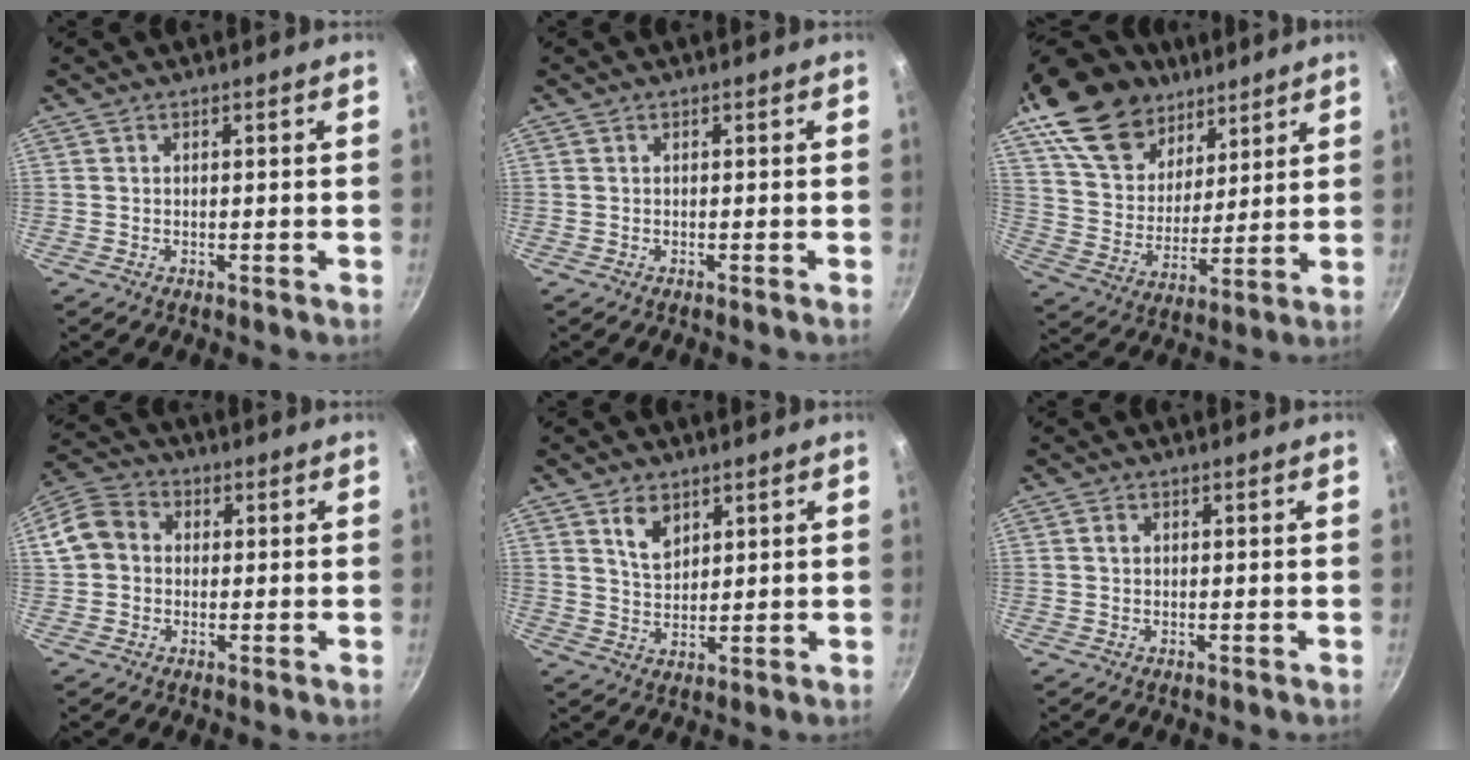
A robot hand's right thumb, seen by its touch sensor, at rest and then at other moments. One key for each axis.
{"total": 0.0}
{"total": 21.0, "fx": 13.5, "fy": 13.1, "fz": 9.2, "tx": -0.138, "ty": -0.048, "tz": 0.258}
{"total": 4.7, "fx": 0.6, "fy": 4.3, "fz": 1.8, "tx": -0.010, "ty": 0.008, "tz": -0.001}
{"total": 5.4, "fx": 2.9, "fy": 3.3, "fz": 3.1, "tx": -0.044, "ty": -0.020, "tz": 0.059}
{"total": 1.1, "fx": 0.2, "fy": 0.9, "fz": 0.6, "tx": -0.009, "ty": 0.006, "tz": 0.004}